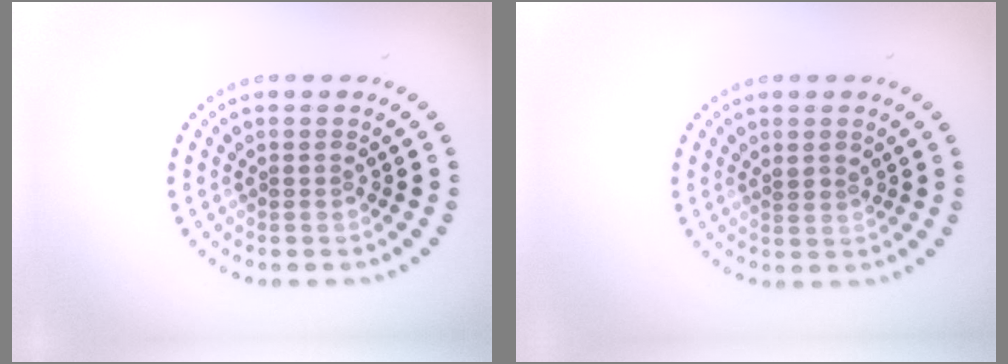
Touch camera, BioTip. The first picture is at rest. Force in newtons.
{"total": 0.8, "press": 0.5, "slide": 0.6}